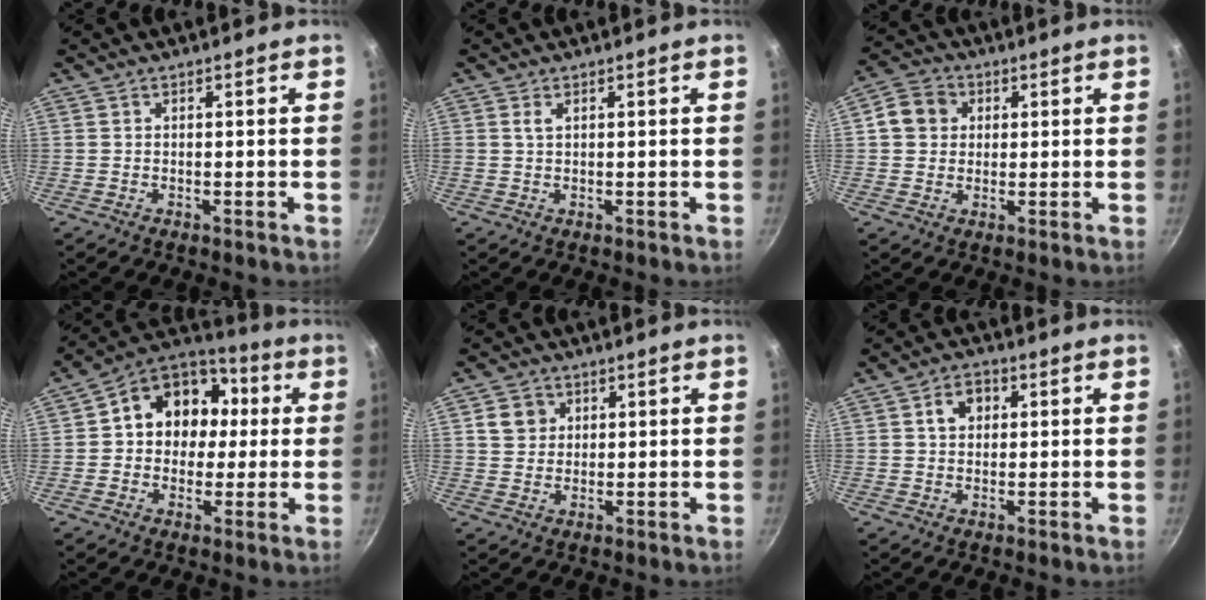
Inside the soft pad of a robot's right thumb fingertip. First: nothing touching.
{"total": 1.3, "force": [0.6, 0.7, 1.0], "torque": [-0.016, -0.002, 0.011]}
{"total": 6.9, "force": [1.6, 6.0, 2.9], "torque": [-0.023, 0.009, 0.016]}
{"total": 15.4, "force": [1.9, 12.7, 8.5], "torque": [-0.093, 0.032, 0.012]}
{"total": 4.7, "force": [1.5, 4.2, 1.5], "torque": [0.001, 0.003, 0.025]}
{"total": 4.5, "force": [1.2, 3.5, 2.7], "torque": [-0.022, 0.008, 0.015]}